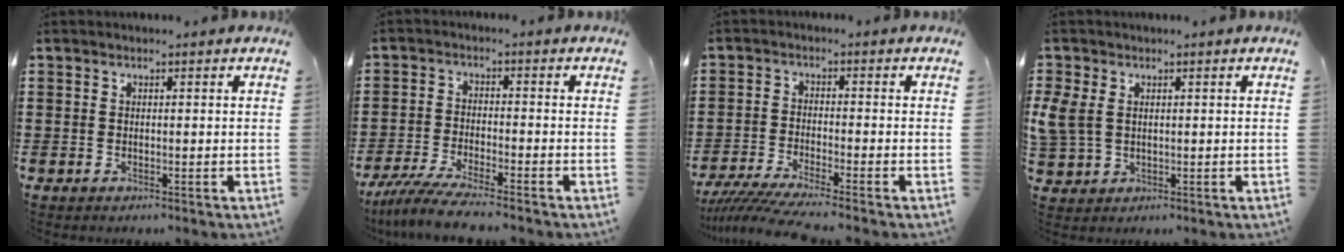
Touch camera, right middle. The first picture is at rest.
{"total": 5.6, "force": [-5.0, -0.1, 2.5], "torque": [-0.063, -0.021, -0.097]}
{"total": 5.0, "force": [-4.5, -0.4, 2.1], "torque": [-0.065, -0.026, -0.093]}
{"total": 3.9, "force": [1.3, 2.7, 2.5], "torque": [-0.072, 0.003, 0.022]}